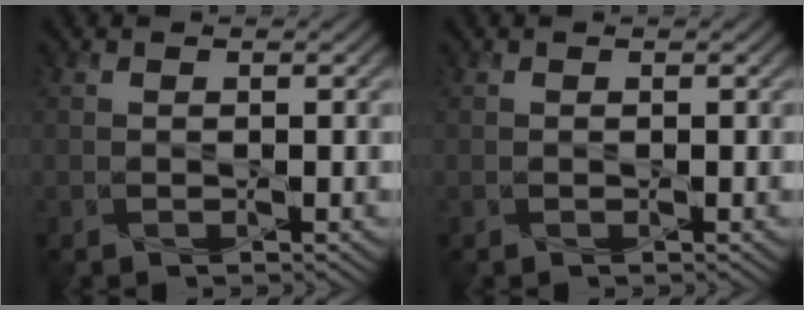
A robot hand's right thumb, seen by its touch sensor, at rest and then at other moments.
{"total": 0.0}